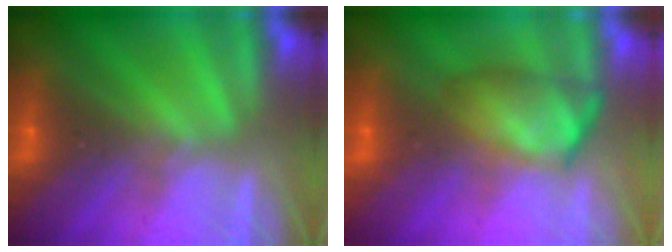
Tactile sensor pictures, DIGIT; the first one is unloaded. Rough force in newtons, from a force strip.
{"total": 4.6}